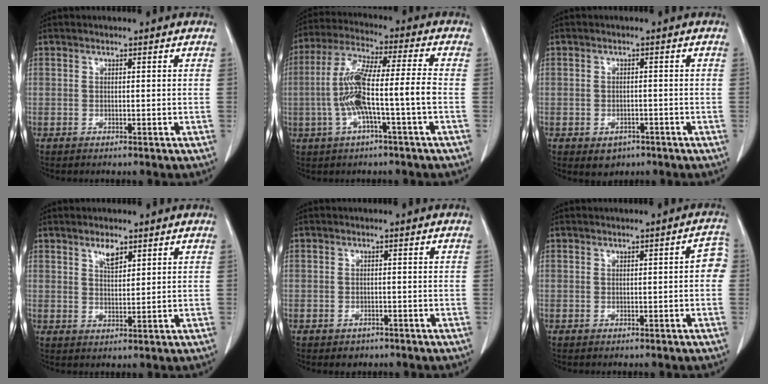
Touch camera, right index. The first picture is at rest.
{"total": 11.2, "force": [-2.3, 0.5, 11.0], "torque": [-0.225, 0.020, -0.047]}
{"total": 2.9, "force": [-1.6, 2.1, 1.1], "torque": [-0.010, 0.003, -0.012]}
{"total": 2.9, "force": [2.0, 1.1, 1.9], "torque": [-0.038, 0.000, 0.039]}
{"total": 1.8, "force": [-1.2, 1.2, 0.4], "torque": [-0.008, 0.002, -0.012]}
{"total": 2.8, "force": [0.0, 0.8, 2.7], "torque": [-0.021, 0.008, -0.005]}